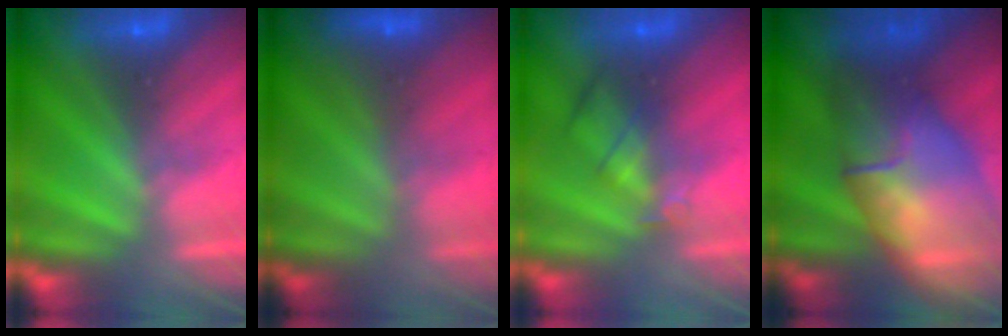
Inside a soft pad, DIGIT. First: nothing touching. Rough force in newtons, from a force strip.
{"total": 2.9}
{"total": 2.4}
{"total": 8.4}